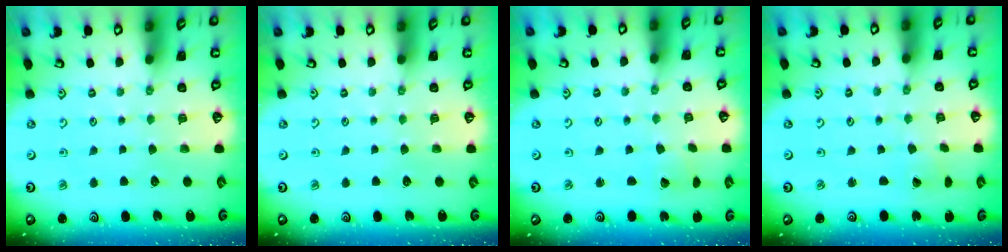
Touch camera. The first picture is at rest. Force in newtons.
{"total": 0.0}
{"total": 1.7, "press": 1.7, "slide": 0.2}
{"total": 1.2, "press": 1.2, "slide": 0.0}